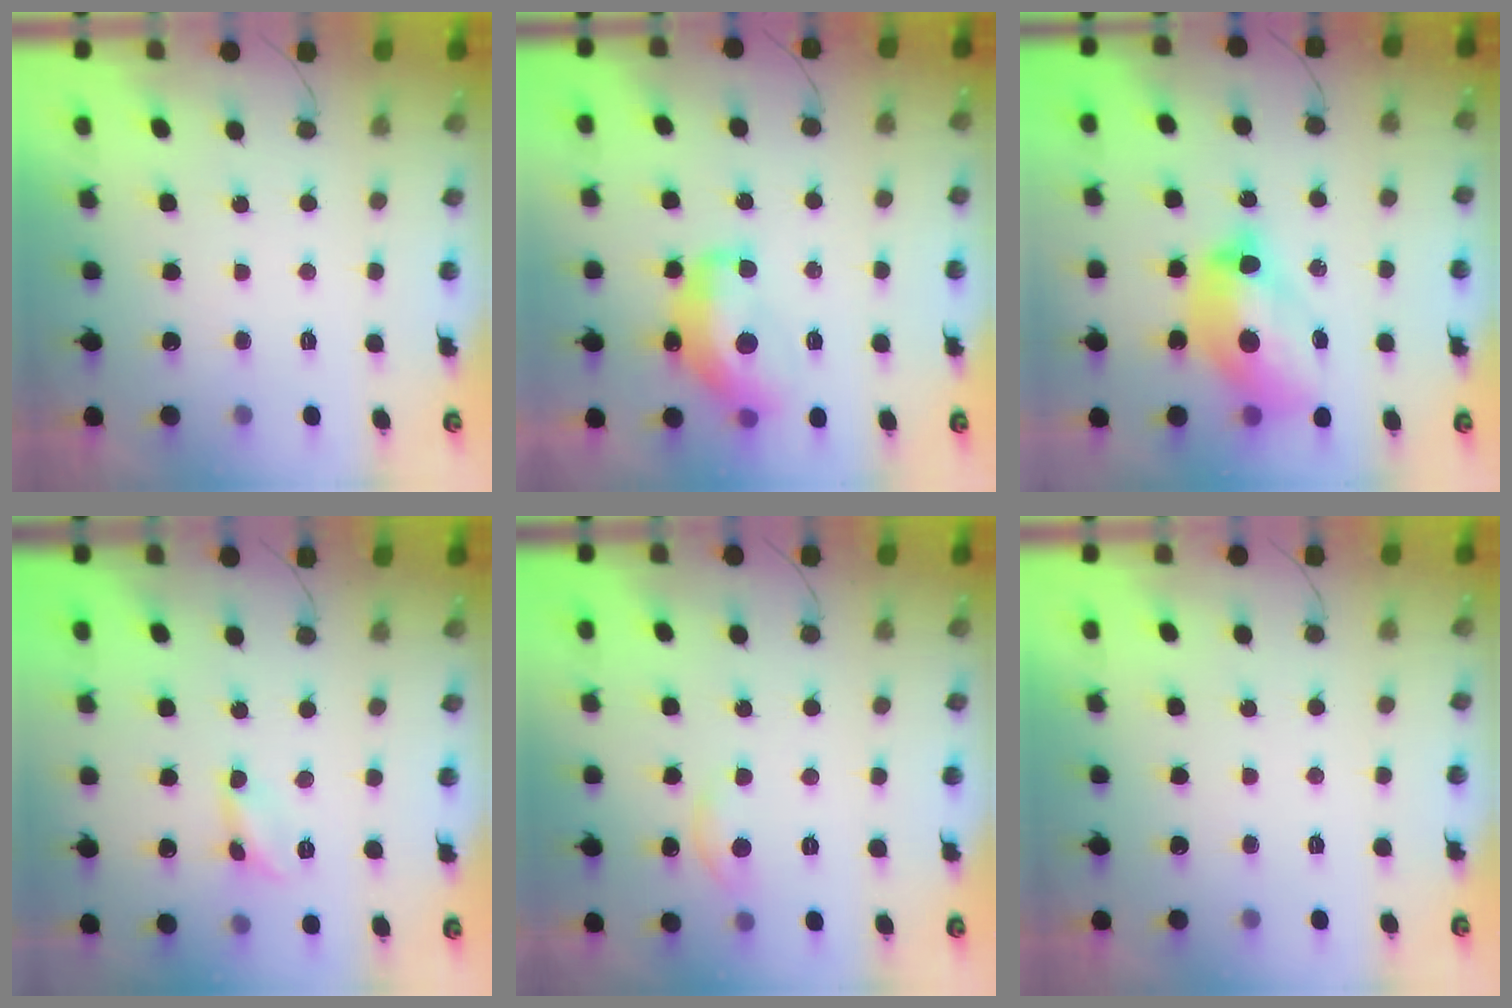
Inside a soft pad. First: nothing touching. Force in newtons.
{"total": 13.7, "press": 13.7, "slide": 0.8}
{"total": 15.2, "press": 15.1, "slide": 1.6}
{"total": 2.6, "press": 2.6, "slide": 0.2}
{"total": 3.8, "press": 3.8, "slide": 0.5}
{"total": 0.0}